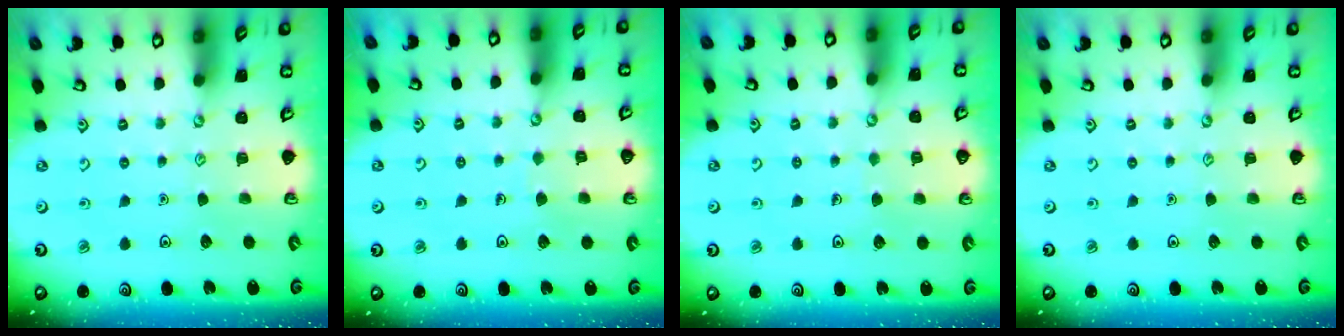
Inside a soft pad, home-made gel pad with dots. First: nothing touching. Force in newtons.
{"total": 2.3, "press": 2.3, "slide": 0.1}
{"total": 2.6, "press": 2.6, "slide": 0.2}
{"total": 0.0}